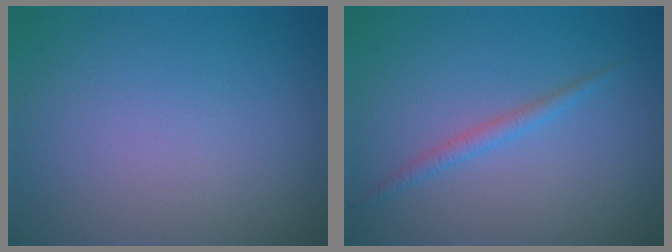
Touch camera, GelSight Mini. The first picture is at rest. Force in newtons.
{"total": 1.3, "press": 1.3, "slide": 0.1}